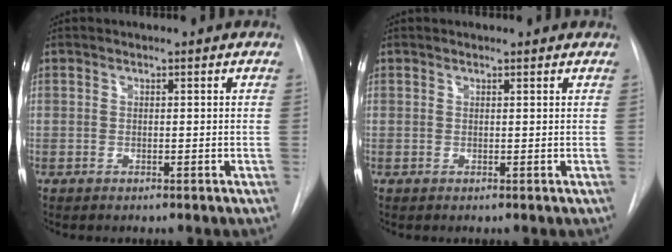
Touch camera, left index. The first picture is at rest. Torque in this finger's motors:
{"motor_torque": [0.82, -0.95, -0.06, 0.00]}